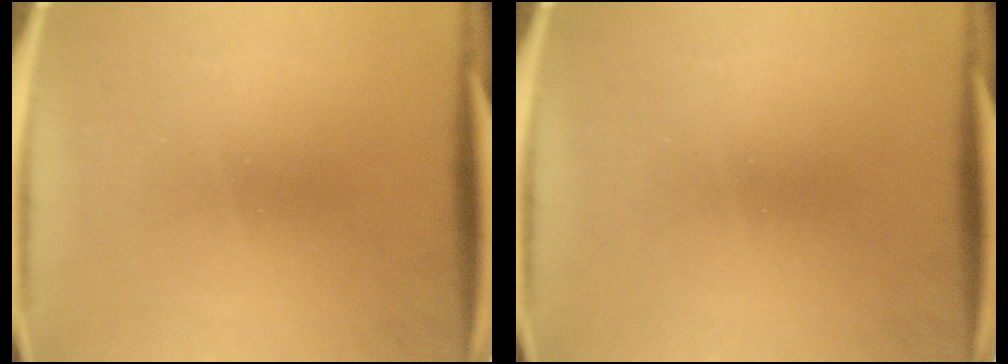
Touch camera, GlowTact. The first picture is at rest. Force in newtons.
{"total": 0.0}